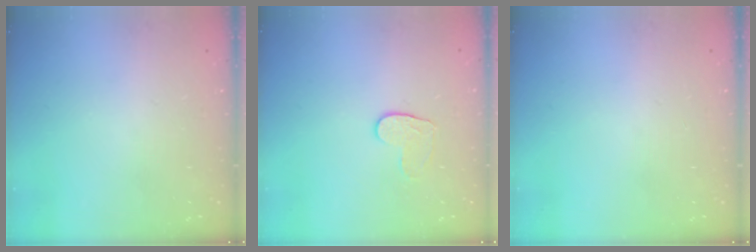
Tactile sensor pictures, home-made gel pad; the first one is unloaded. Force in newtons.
{"total": 5.6, "press": 5.5, "slide": 0.5}
{"total": 0.0}